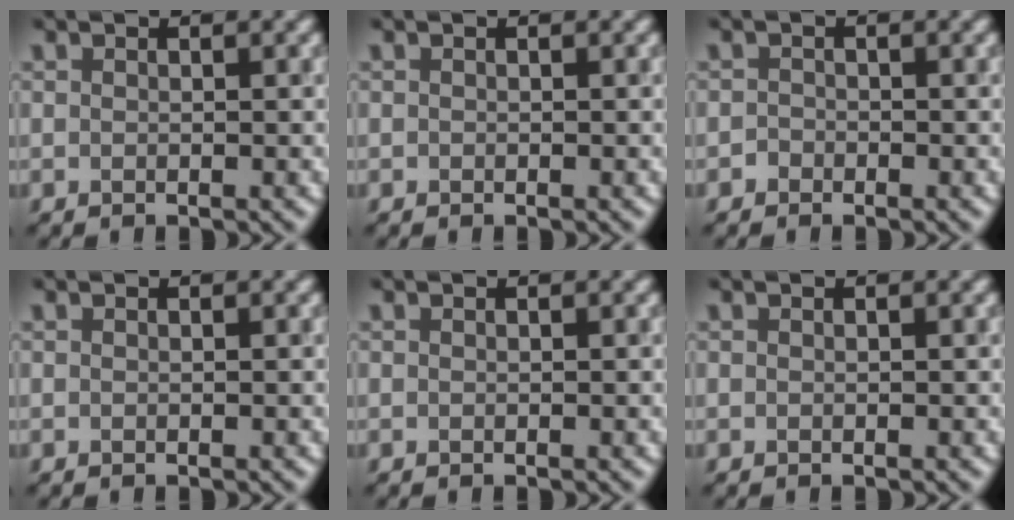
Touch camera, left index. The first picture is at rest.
{"total": 0.0}
{"total": 0.6, "force": [-0.4, 0.4, -0.1], "torque": [0.005, 0.003, -0.009]}
{"total": 0.0}
{"total": 0.0}
{"total": 0.0}